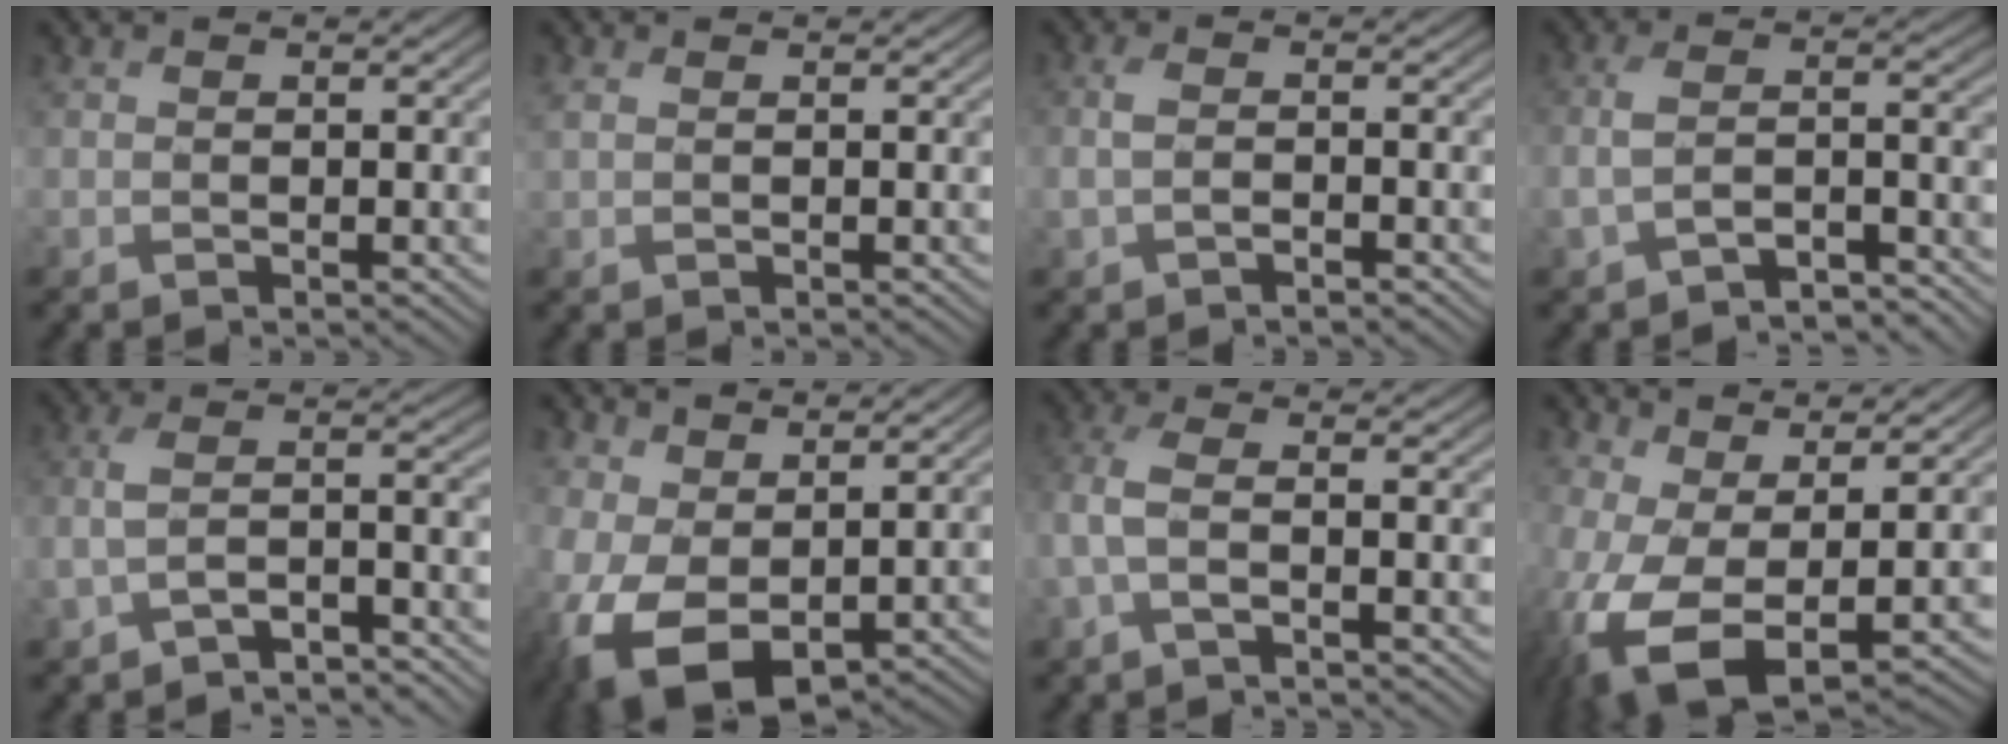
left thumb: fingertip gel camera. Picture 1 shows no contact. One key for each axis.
{"total": 1.1, "fx": 0.5, "fy": 0.4, "fz": 0.9, "tx": -0.028, "ty": 0.004, "tz": 0.011}
{"total": 2.4, "fx": -1.0, "fy": 0.9, "fz": 1.9, "tx": -0.048, "ty": 0.001, "tz": -0.024}
{"total": 5.2, "fx": -3.6, "fy": 1.7, "fz": 3.3, "tx": -0.073, "ty": -0.003, "tz": -0.071}
{"total": 5.3, "fx": -3.8, "fy": 1.5, "fz": 3.3, "tx": -0.070, "ty": 0.001, "tz": -0.077}
{"total": 9.5, "fx": 1.1, "fy": 6.1, "fz": 7.2, "tx": -0.190, "ty": -0.021, "tz": 0.024}
{"total": 4.4, "fx": -1.2, "fy": 1.4, "fz": 3.9, "tx": -0.101, "ty": 0.004, "tz": -0.035}
{"total": 11.6, "fx": -1.2, "fy": 5.8, "fz": 10.0, "tx": -0.246, "ty": -0.026, "tz": -0.013}